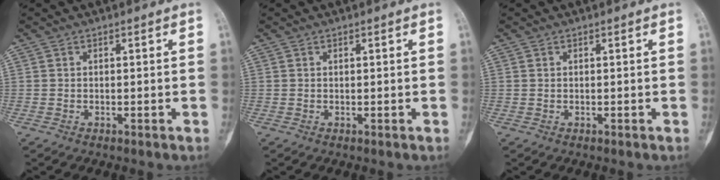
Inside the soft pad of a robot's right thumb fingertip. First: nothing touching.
{"total": 0.0}
{"total": 0.0}